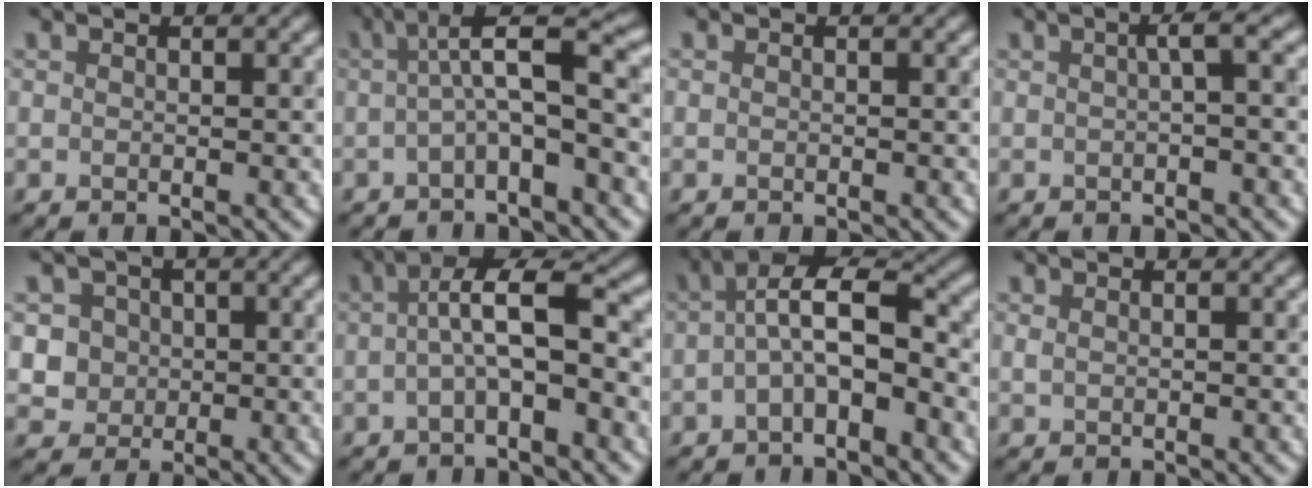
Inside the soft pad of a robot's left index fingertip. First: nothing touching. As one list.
[{"total": 5.1, "force": [0.1, 1.1, 5.0], "torque": [-0.078, 0.025, -0.007]}, {"total": 0.0}, {"total": 2.2, "force": [0.1, 0.5, 2.2], "torque": [-0.026, 0.010, -0.002]}, {"total": 4.5, "force": [1.0, 4.2, 1.3], "torque": [-0.010, 0.028, 0.009]}, {"total": 4.8, "force": [-0.4, 1.5, 4.6], "torque": [-0.077, 0.024, -0.015]}, {"total": 5.3, "force": [-1.3, 2.0, 4.8], "torque": [-0.084, 0.024, -0.029]}, {"total": 0.0}]